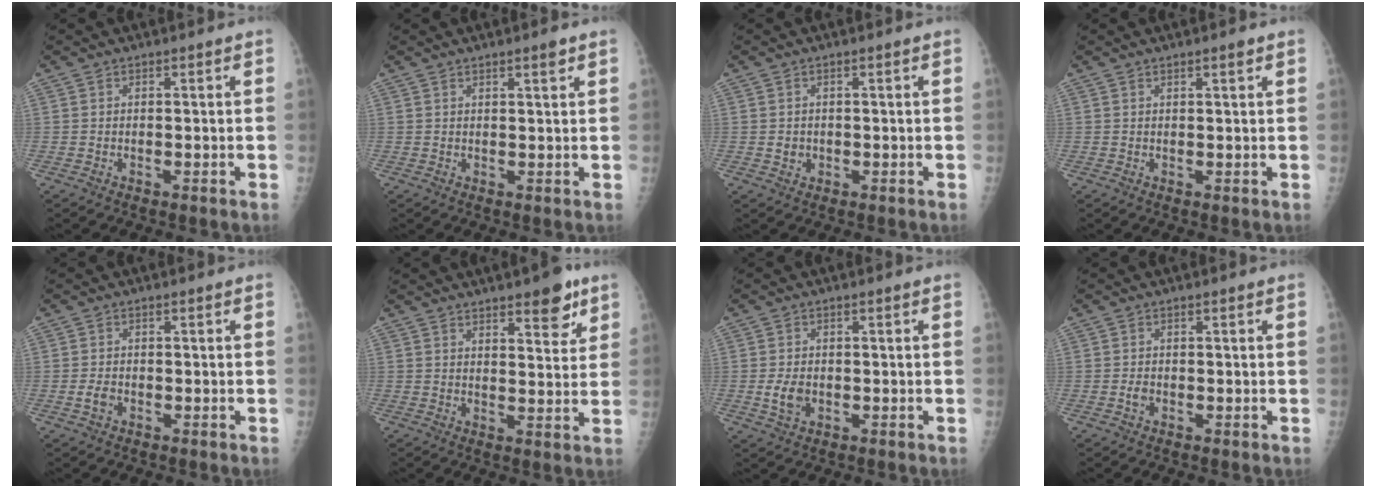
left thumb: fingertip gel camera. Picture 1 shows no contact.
{"total": 1.9, "force": [1.3, 0.2, 1.4], "torque": [-0.020, -0.008, 0.020]}
{"total": 1.6, "force": [-0.1, 1.5, 0.7], "torque": [-0.006, 0.002, 0.004]}
{"total": 1.3, "force": [0.9, 0.1, 1.0], "torque": [-0.013, -0.004, 0.013]}
{"total": 2.0, "force": [-0.7, 1.4, 1.3], "torque": [-0.023, 0.002, -0.012]}
{"total": 7.7, "force": [4.9, 2.5, 5.4], "torque": [-0.054, -0.027, 0.064]}
{"total": 3.6, "force": [-0.6, 2.5, 2.5], "torque": [-0.046, -0.003, -0.006]}
{"total": 1.2, "force": [-0.3, 0.9, 0.8], "torque": [-0.012, 0.001, -0.006]}